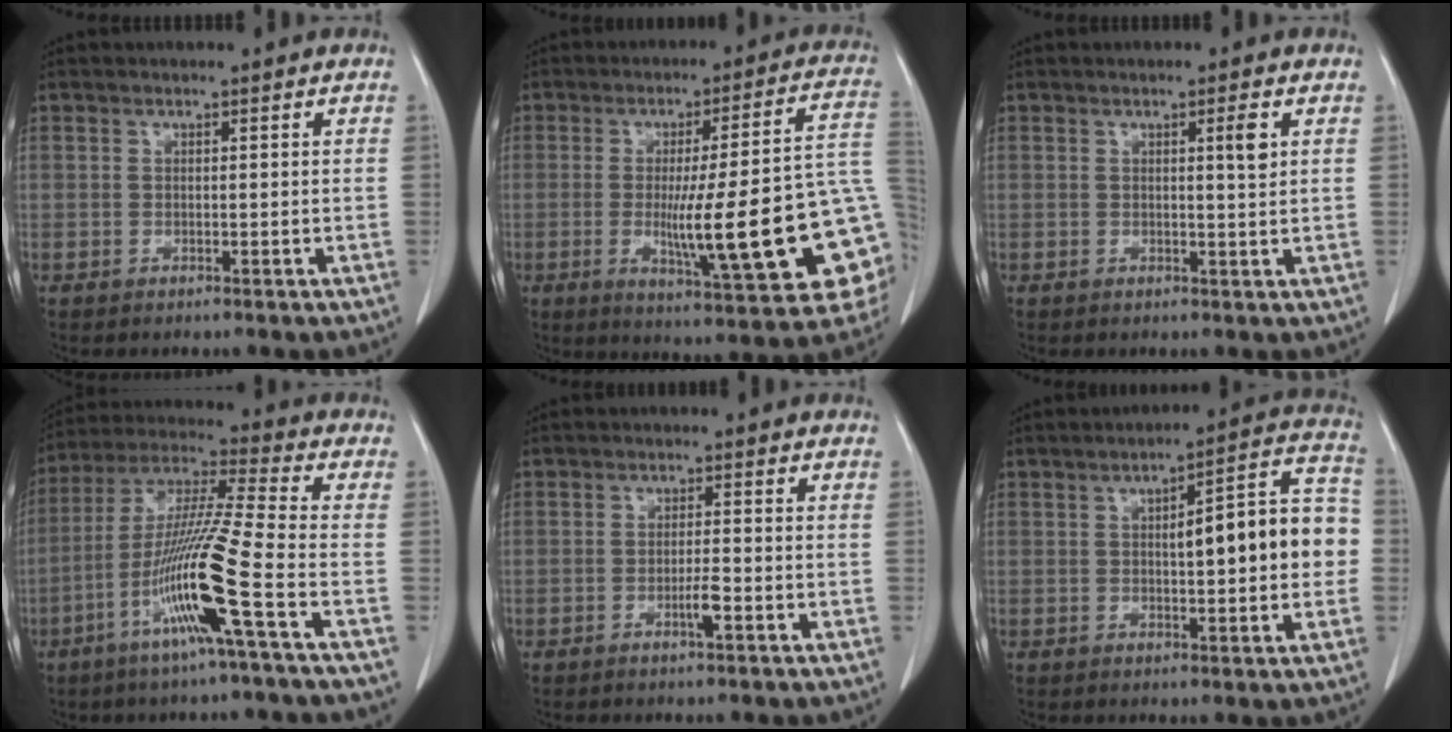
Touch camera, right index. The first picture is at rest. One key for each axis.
{"total": 22.5, "fx": -4.0, "fy": 2.0, "fz": 22.0, "tx": -0.226, "ty": 0.007, "tz": -0.048}
{"total": 2.4, "fx": 0.8, "fy": 0.0, "fz": 2.2, "tx": -0.036, "ty": -0.002, "tz": 0.013}
{"total": 14.7, "fx": -5.8, "fy": -1.4, "fz": 13.4, "tx": -0.269, "ty": -0.012, "tz": -0.116}
{"total": 2.3, "fx": -1.0, "fy": 0.1, "fz": 2.1, "tx": -0.037, "ty": 0.000, "tz": -0.018}
{"total": 13.3, "fx": 0.1, "fy": 2.9, "fz": 13.0, "tx": -0.163, "ty": 0.038, "tz": 0.002}